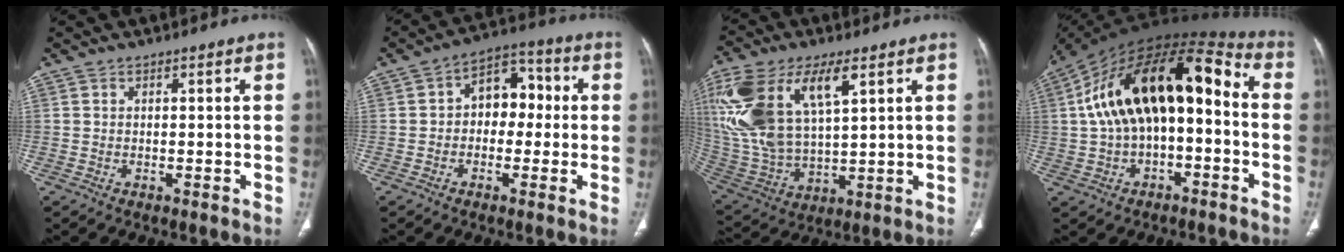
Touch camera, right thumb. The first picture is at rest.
{"total": 9.3, "force": [0.3, 6.6, 6.5], "torque": [-0.056, 0.033, -0.009]}
{"total": 22.8, "force": [8.9, 10.8, 18.0], "torque": [-0.387, -0.013, 0.176]}
{"total": 22.8, "force": [0.1, 12.0, 19.5], "torque": [-0.323, 0.062, -0.002]}